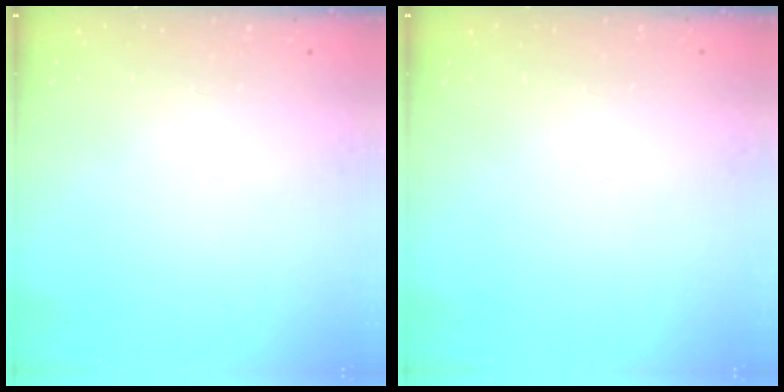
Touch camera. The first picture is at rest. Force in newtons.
{"total": 0.0}